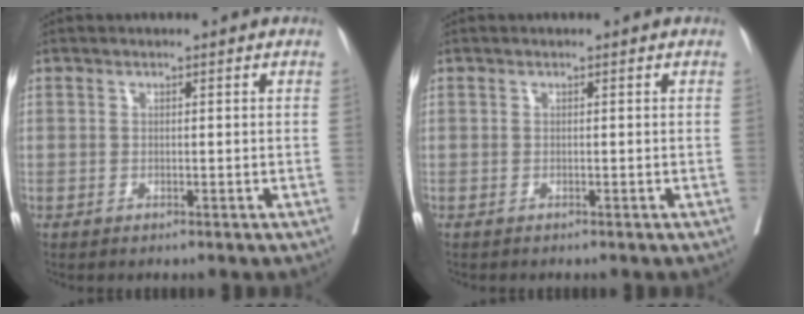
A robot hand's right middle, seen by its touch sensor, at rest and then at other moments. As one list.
[{"total": 0.0}]